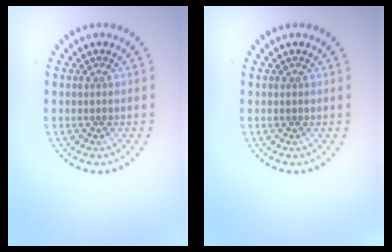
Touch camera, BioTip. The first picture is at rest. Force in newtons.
{"total": 0.0}